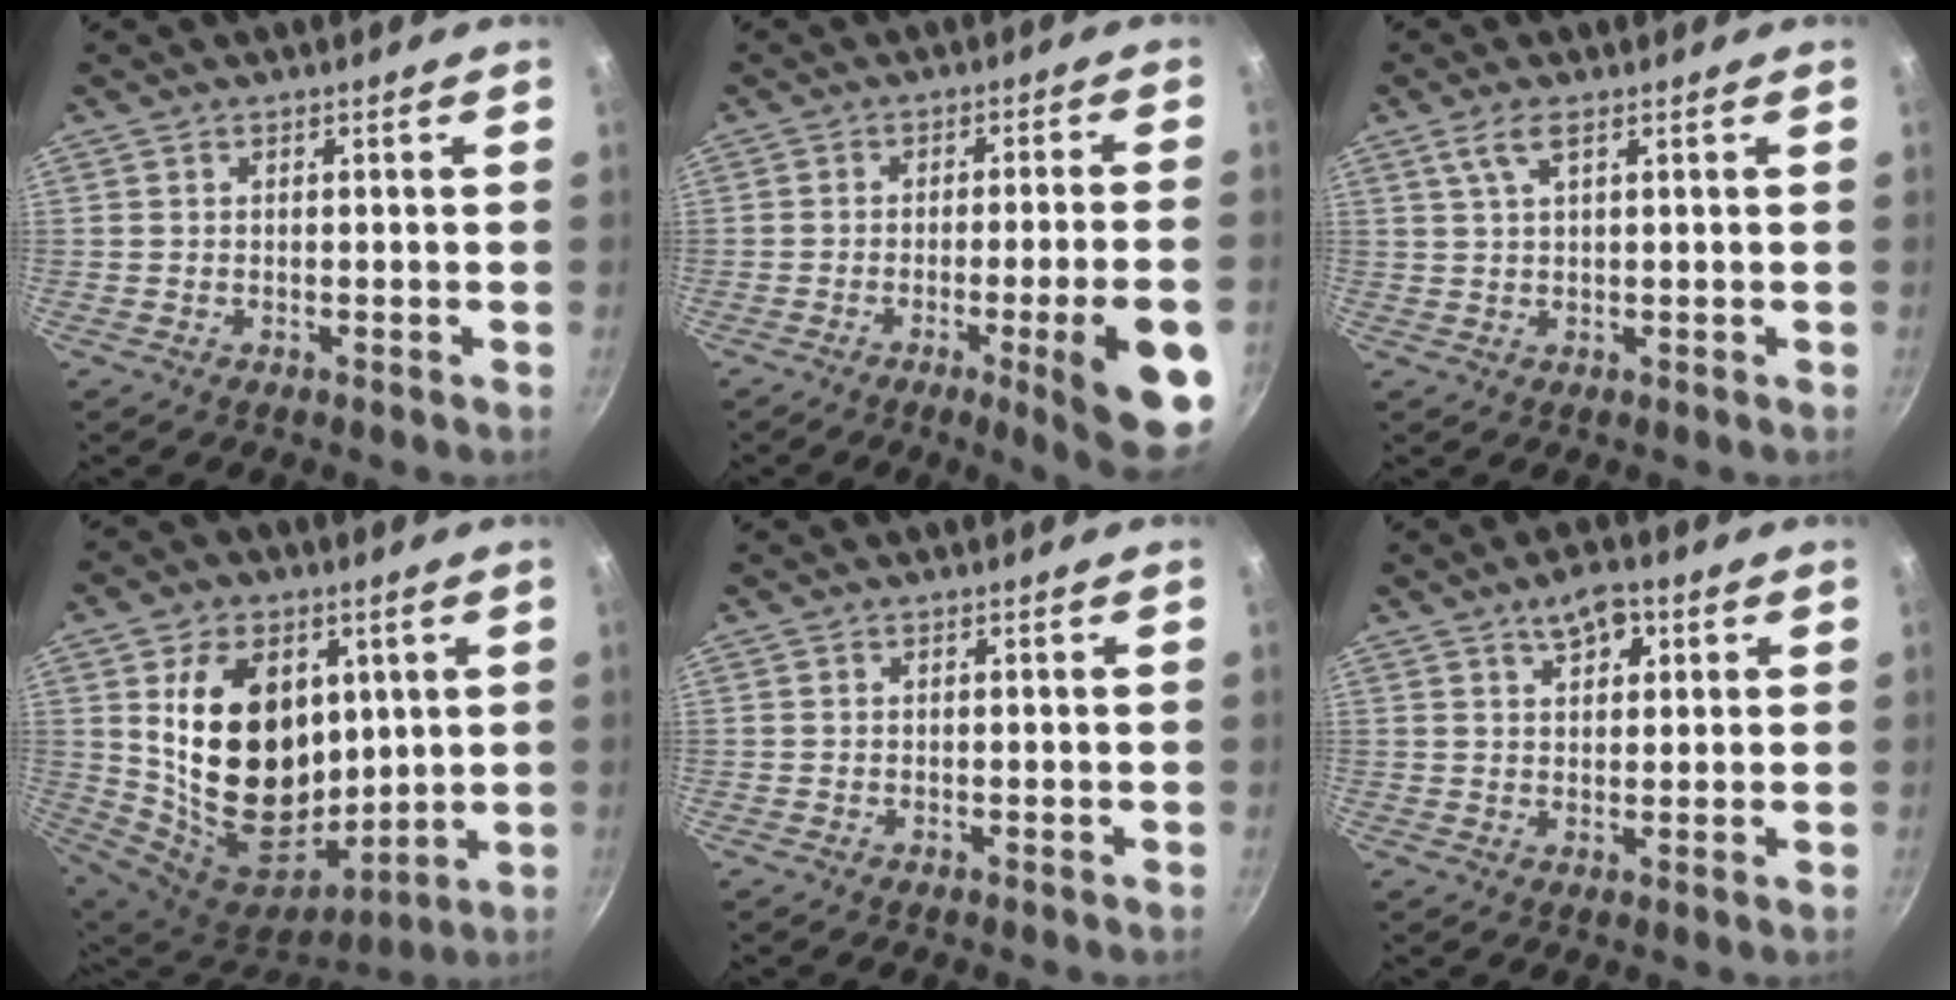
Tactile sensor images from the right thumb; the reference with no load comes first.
{"total": 14.2, "force": [-5.1, 1.4, 13.1], "torque": [-0.159, 0.021, -0.064]}
{"total": 3.5, "force": [1.8, 0.9, 2.8], "torque": [-0.058, 0.001, 0.039]}
{"total": 23.3, "force": [5.1, 16.4, 15.7], "torque": [-0.245, -0.038, 0.102]}
{"total": 0.0}
{"total": 5.6, "force": [2.7, 3.1, 3.8], "torque": [-0.040, -0.002, 0.039]}